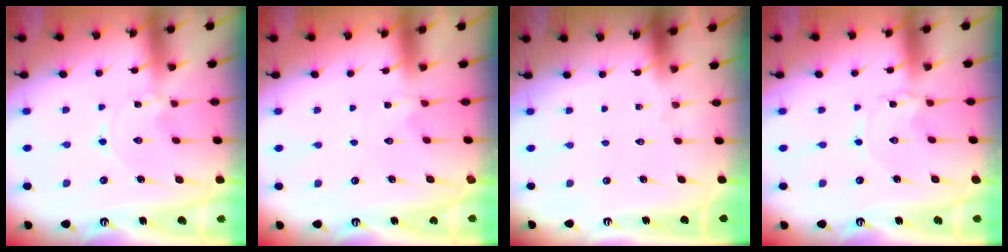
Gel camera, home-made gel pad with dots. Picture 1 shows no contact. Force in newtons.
{"total": 0.6, "press": 0.5, "slide": 0.3}
{"total": 0.0}
{"total": 0.0}